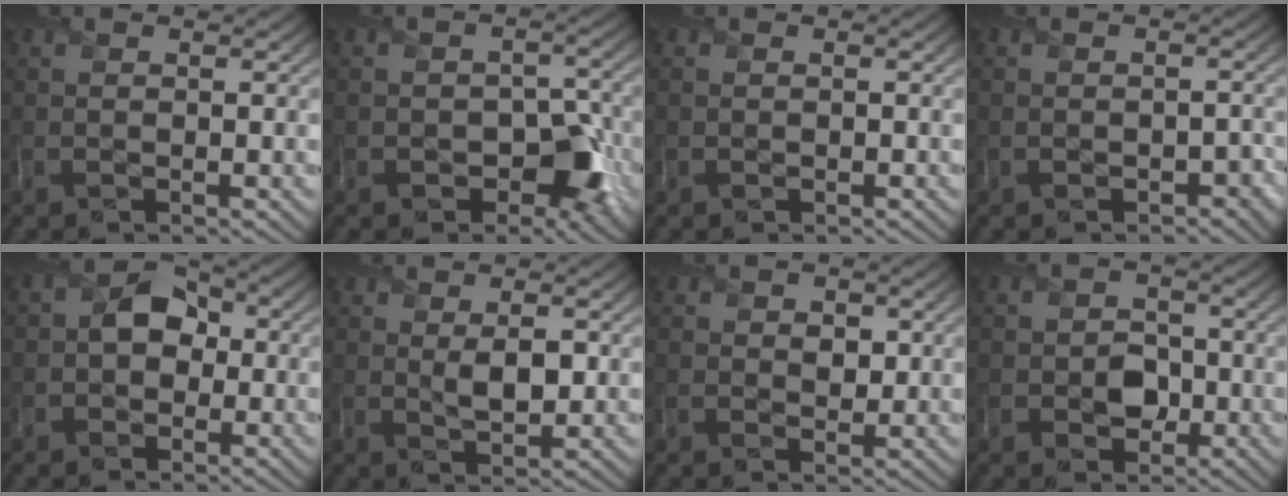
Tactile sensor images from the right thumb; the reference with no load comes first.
{"total": 6.4, "force": [-2.3, 4.5, 3.9], "torque": [-0.050, -0.012, -0.038]}
{"total": 0.5, "force": [-0.2, 0.5, 0.0], "torque": [0.005, -0.004, -0.006]}
{"total": 2.2, "force": [-1.1, 1.6, 0.9], "torque": [-0.009, -0.011, -0.015]}
{"total": 5.1, "force": [-0.5, 4.0, 3.1], "torque": [-0.043, 0.008, -0.023]}
{"total": 3.1, "force": [0.5, 1.6, 2.7], "torque": [-0.055, -0.006, 0.011]}
{"total": 2.1, "force": [0.5, 1.6, 1.2], "torque": [-0.020, -0.006, 0.005]}
{"total": 3.5, "force": [-1.0, 3.0, 1.6], "torque": [-0.021, -0.005, -0.025]}